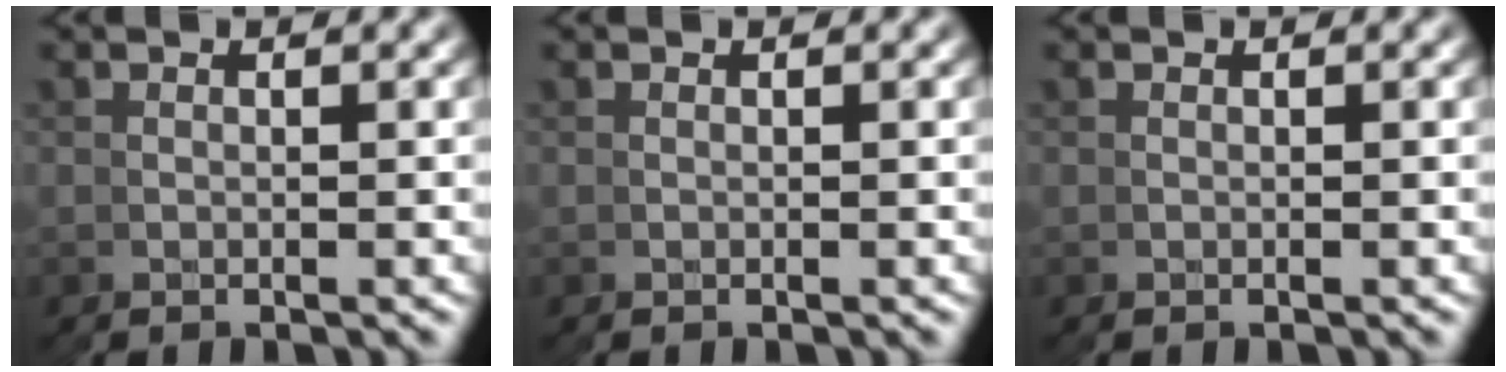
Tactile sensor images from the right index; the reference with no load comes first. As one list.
[{"total": 0.0}, {"total": 0.0}]